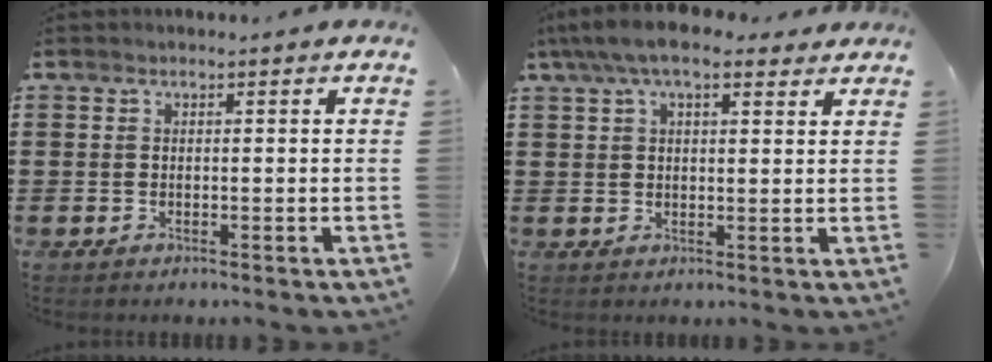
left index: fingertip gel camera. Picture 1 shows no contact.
{"total": 7.3, "force": [5.2, 2.4, 4.6], "torque": [-0.101, 0.002, 0.096]}